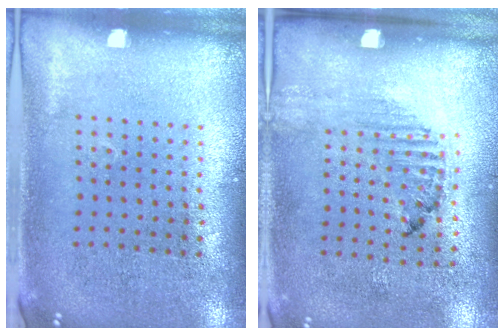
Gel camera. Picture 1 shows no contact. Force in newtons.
{"total": 1.5, "press": 1.2, "slide": 0.8}